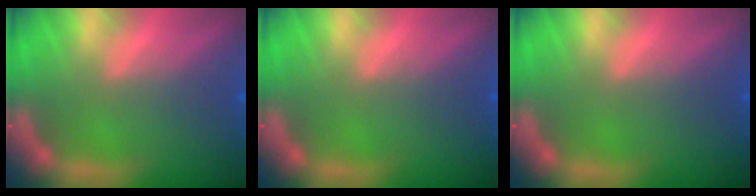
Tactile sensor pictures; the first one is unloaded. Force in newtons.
{"total": 0.0}
{"total": 0.0}